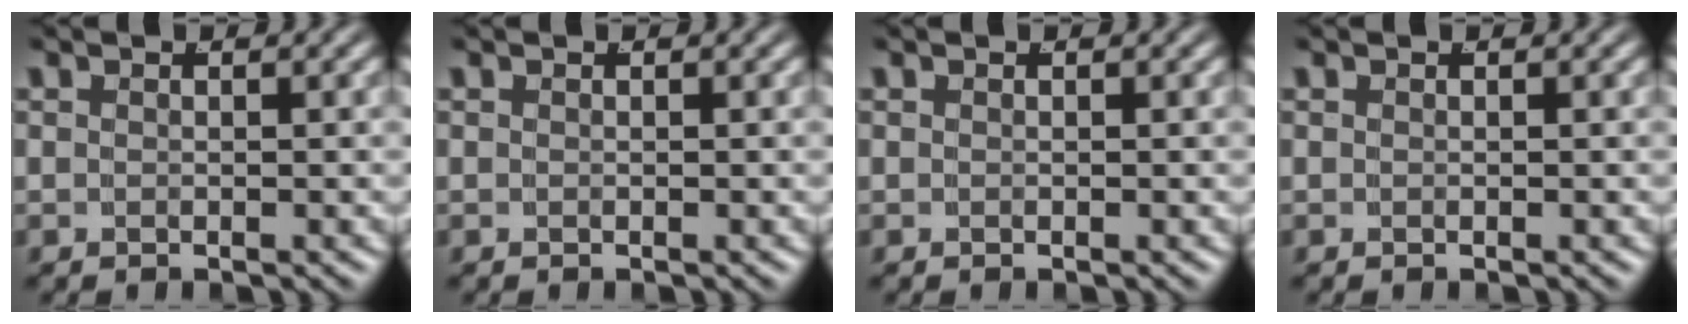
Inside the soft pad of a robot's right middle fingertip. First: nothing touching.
{"total": 0.0}
{"total": 0.0}
{"total": 0.0}